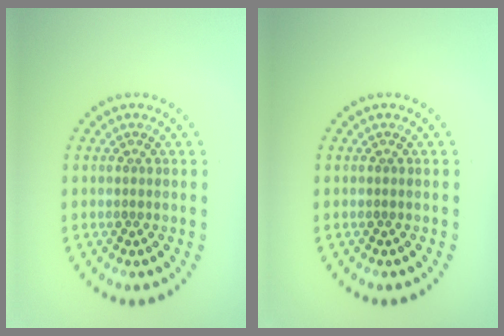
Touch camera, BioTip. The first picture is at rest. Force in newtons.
{"total": 0.0}